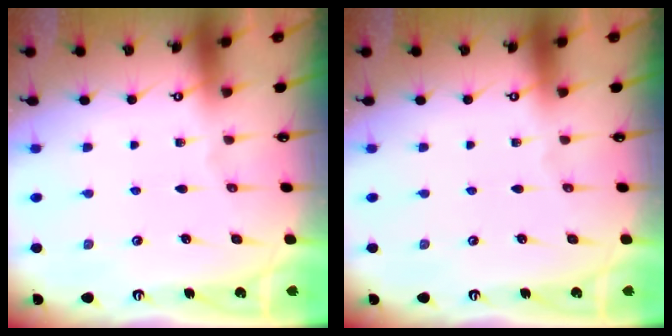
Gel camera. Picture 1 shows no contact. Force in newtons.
{"total": 0.0}